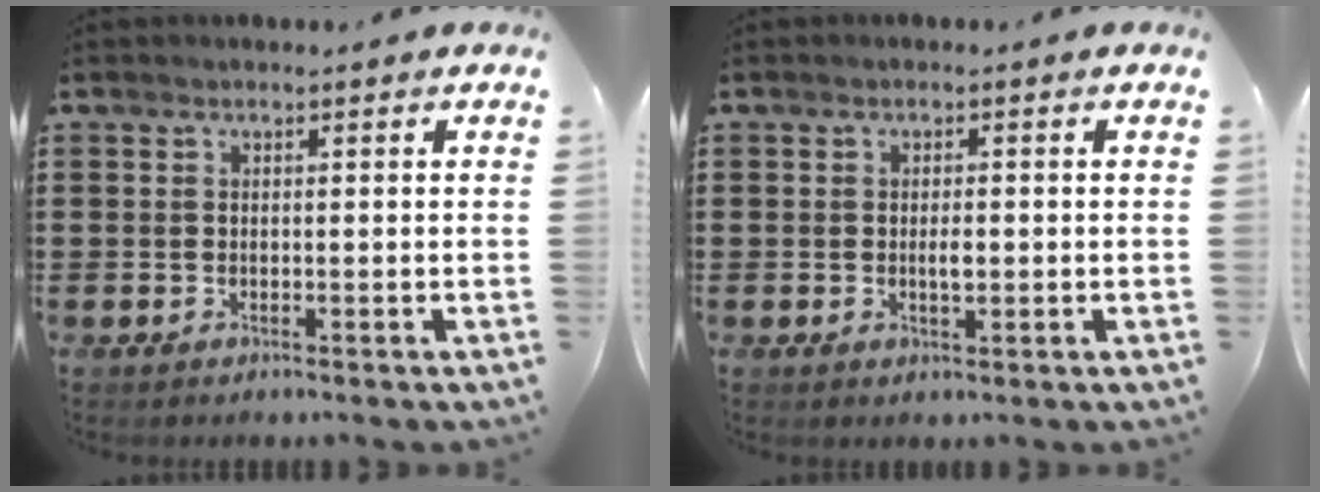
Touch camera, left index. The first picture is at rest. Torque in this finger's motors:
{"motor_torque": [0.72, 0.11, 0.05, 0.03]}